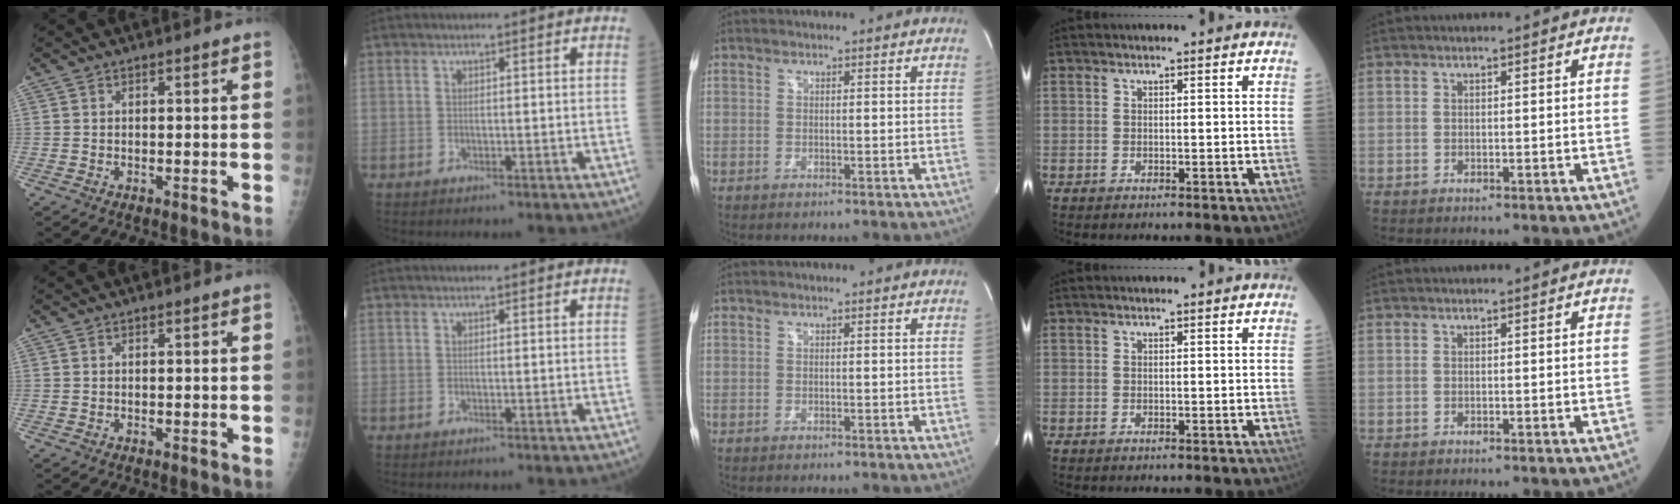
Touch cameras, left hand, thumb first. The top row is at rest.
{}